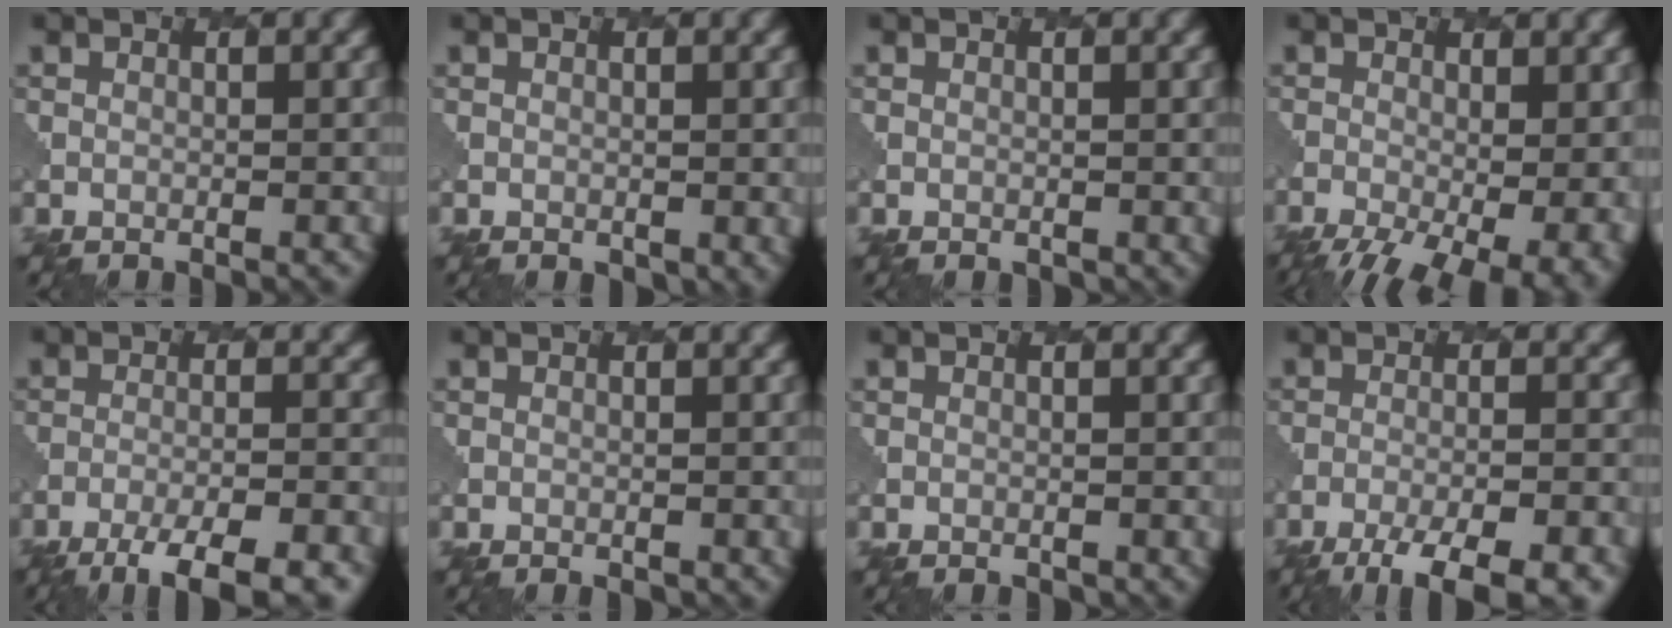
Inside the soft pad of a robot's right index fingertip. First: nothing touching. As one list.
[{"total": 2.0, "force": [-0.1, 1.4, 1.5], "torque": [-0.016, -0.007, 0.004]}, {"total": 0.9, "force": [0.2, 0.8, 0.4], "torque": [-0.006, -0.004, 0.005]}, {"total": 11.1, "force": [-4.8, 5.3, 8.6], "torque": [-0.126, -0.038, -0.051]}, {"total": 7.5, "force": [-5.3, 1.6, 5.0], "torque": [-0.079, -0.011, -0.084]}, {"total": 0.7, "force": [-0.1, 0.5, 0.5], "torque": [-0.005, 0.000, 0.004]}, {"total": 0.7, "force": [-0.1, 0.6, 0.3], "torque": [-0.004, 0.000, 0.006]}, {"total": 8.9, "force": [-6.5, 2.2, 5.7], "torque": [-0.100, -0.017, -0.093]}]